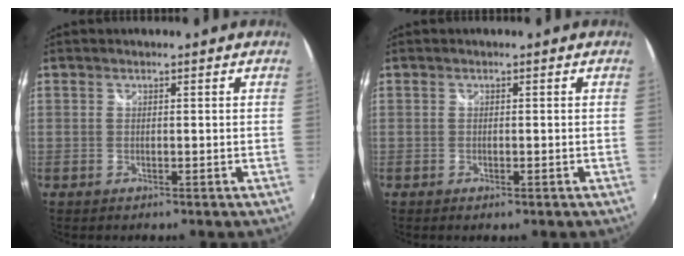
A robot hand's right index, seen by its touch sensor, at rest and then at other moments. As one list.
[{"total": 0.7, "force": [-0.4, 0.4, 0.4], "torque": [-0.008, -0.002, -0.007]}]